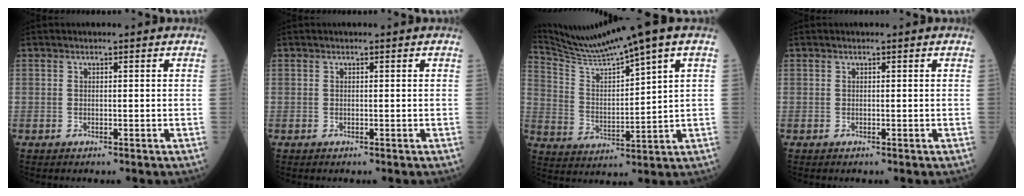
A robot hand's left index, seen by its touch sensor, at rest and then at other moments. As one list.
[{"total": 0.0}, {"total": 11.8, "force": [9.9, -1.6, 6.3], "torque": [-0.125, 0.009, 0.189]}, {"total": 0.0}]